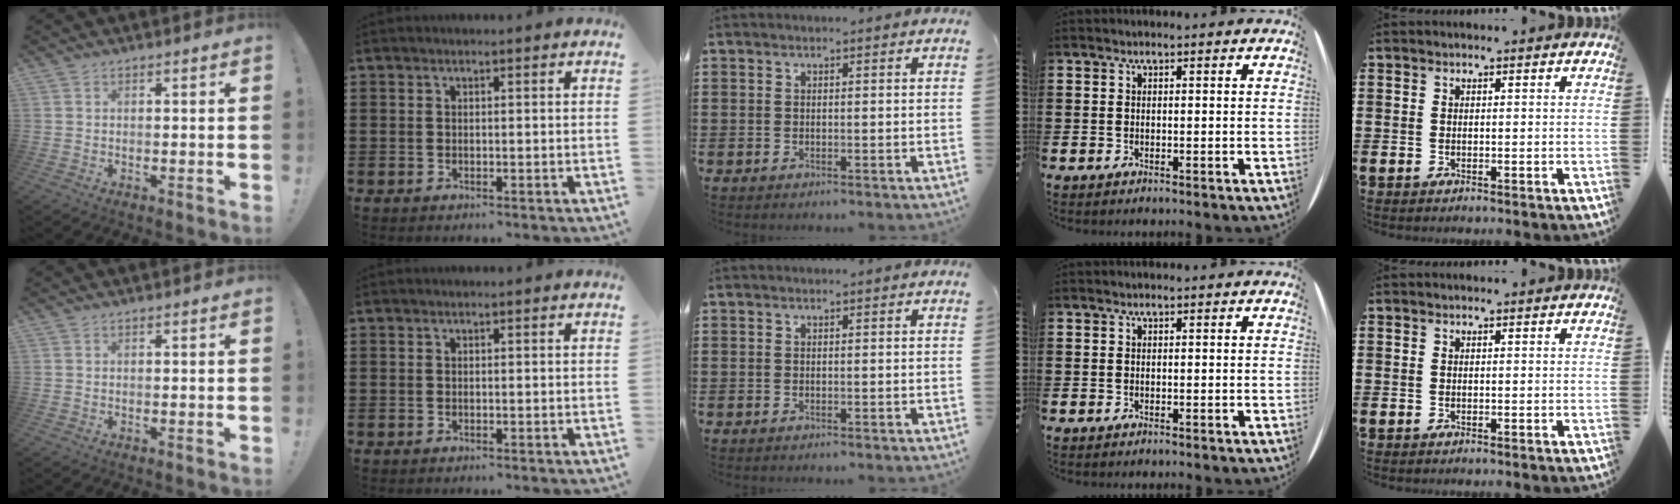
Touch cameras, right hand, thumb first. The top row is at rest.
{}